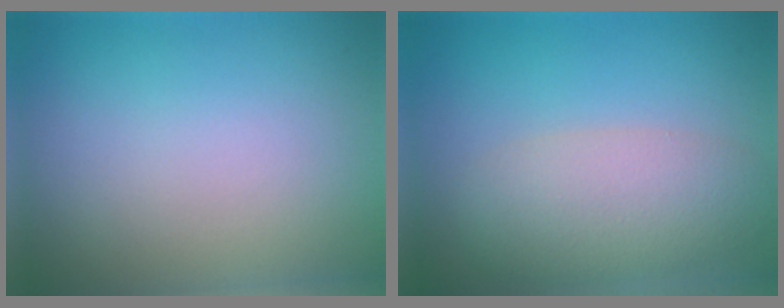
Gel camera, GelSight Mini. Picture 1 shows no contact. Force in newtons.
{"total": 5.3, "press": 5.3, "slide": 0.2}